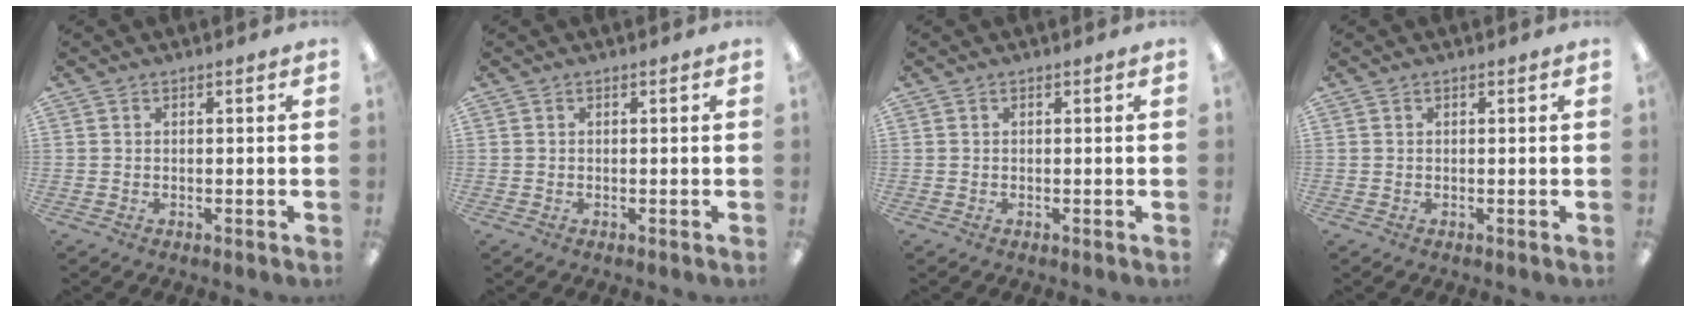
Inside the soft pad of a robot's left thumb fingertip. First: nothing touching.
{"total": 0.0}
{"total": 0.0}
{"total": 0.0}